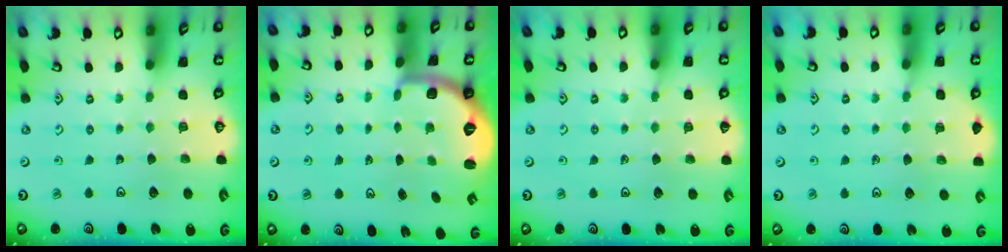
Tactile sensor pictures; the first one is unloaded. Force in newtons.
{"total": 2.1, "press": 1.9, "slide": 1.0}
{"total": 1.9, "press": 1.9, "slide": 0.3}
{"total": 5.8, "press": 5.7, "slide": 1.2}